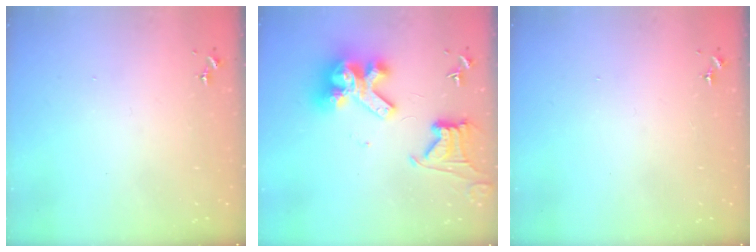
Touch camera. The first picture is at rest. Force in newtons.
{"total": 17.6, "press": 17.5, "slide": 2.1}
{"total": 0.0}